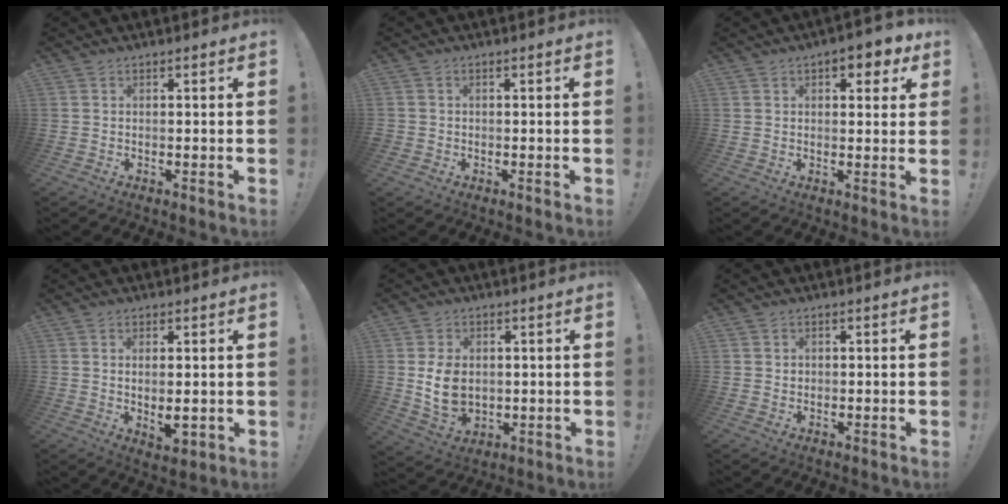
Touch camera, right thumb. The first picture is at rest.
{"total": 1.4, "force": [-0.5, 1.3, 0.4], "torque": [-0.006, 0.005, -0.009]}
{"total": 5.9, "force": [3.2, 2.9, 4.1], "torque": [-0.036, -0.013, 0.049]}
{"total": 4.8, "force": [0.6, 2.2, 4.3], "torque": [-0.043, -0.013, 0.013]}
{"total": 10.8, "force": [1.0, 8.8, 6.1], "torque": [-0.105, -0.011, 0.025]}
{"total": 1.3, "force": [0.4, 1.2, 0.1], "torque": [0.005, 0.000, 0.006]}